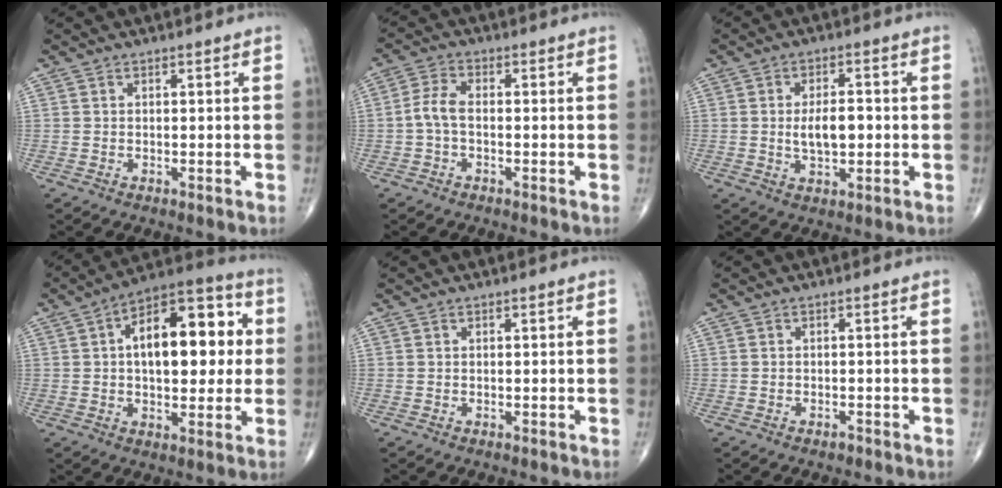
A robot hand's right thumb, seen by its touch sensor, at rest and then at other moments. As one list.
[{"total": 4.0, "force": [-0.7, 2.1, 3.4], "torque": [-0.076, 0.013, -0.021]}, {"total": 6.5, "force": [-0.3, 3.2, 5.6], "torque": [-0.091, 0.002, -0.003]}, {"total": 18.8, "force": [2.6, 9.9, 15.8], "torque": [-0.198, 0.025, 0.031]}, {"total": 0.0}, {"total": 0.8, "force": [-0.6, 0.4, 0.3], "torque": [-0.006, 0.001, -0.010]}]